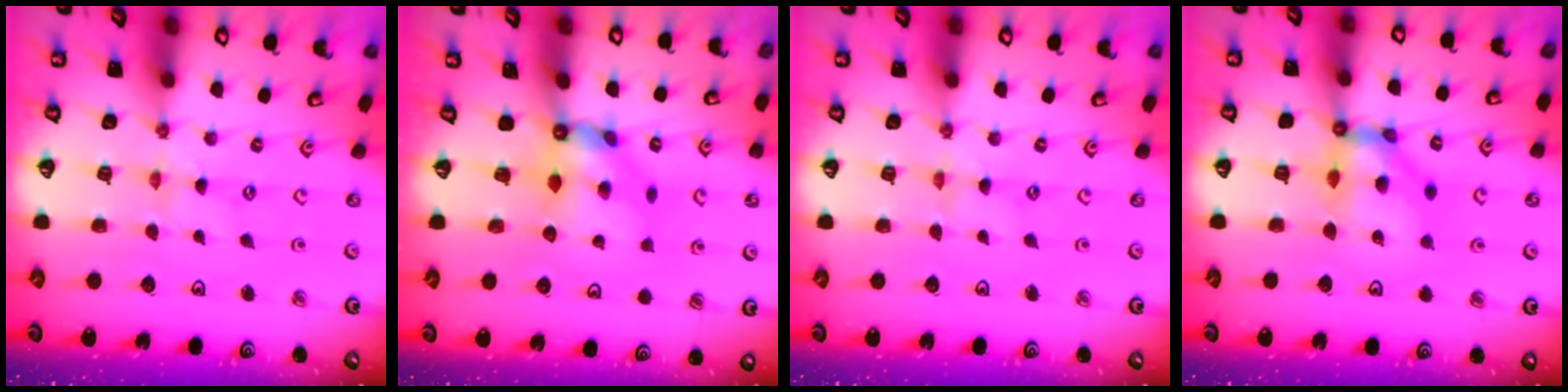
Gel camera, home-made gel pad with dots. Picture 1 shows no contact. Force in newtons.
{"total": 8.0, "press": 7.9, "slide": 0.5}
{"total": 0.0}
{"total": 10.4, "press": 10.3, "slide": 1.4}